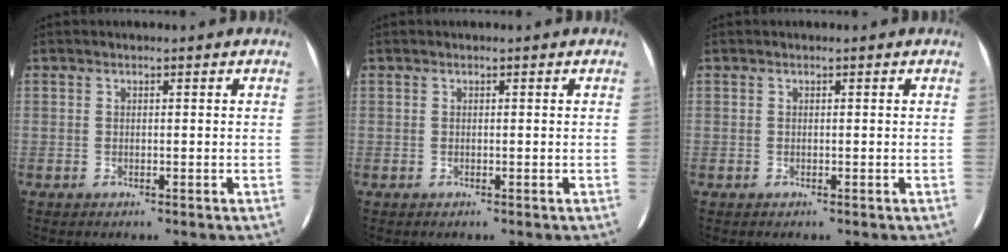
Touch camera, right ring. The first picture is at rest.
{"total": 0.0}
{"total": 0.0}